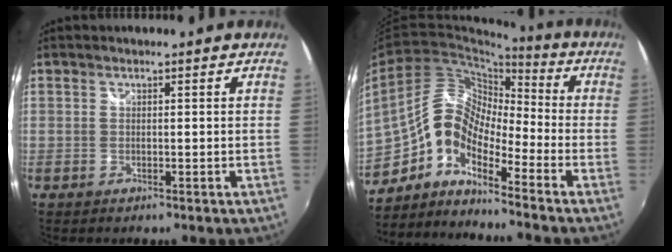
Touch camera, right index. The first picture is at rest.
{"total": 10.8, "force": [-5.7, 5.2, 7.7], "torque": [-0.136, 0.019, -0.124]}